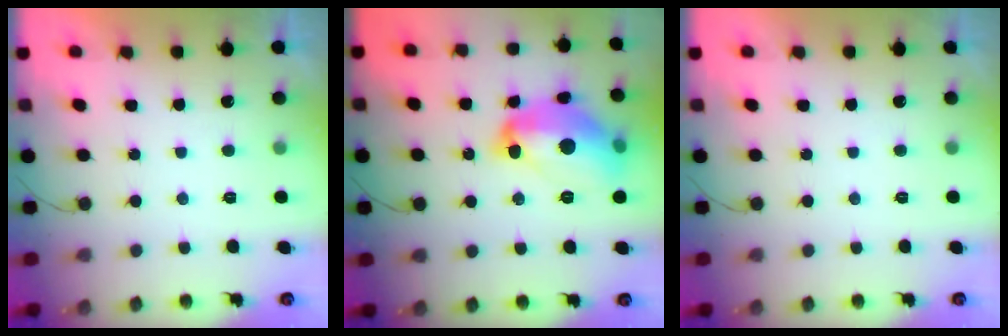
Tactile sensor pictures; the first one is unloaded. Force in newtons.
{"total": 18.0, "press": 18.0, "slide": 1.0}
{"total": 0.0}